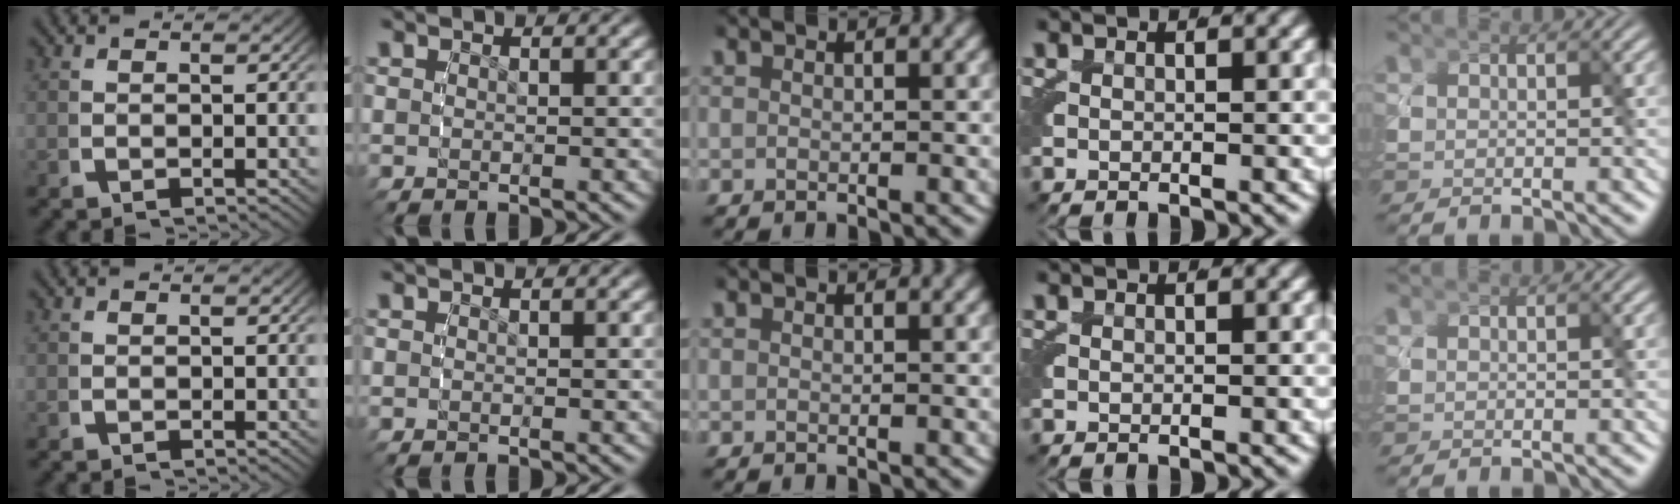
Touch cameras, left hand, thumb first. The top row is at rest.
{}